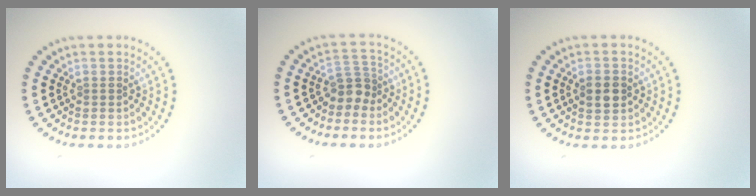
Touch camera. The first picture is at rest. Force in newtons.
{"total": 2.3, "press": 1.8, "slide": 1.5}
{"total": 2.7, "press": 2.7, "slide": 0.0}